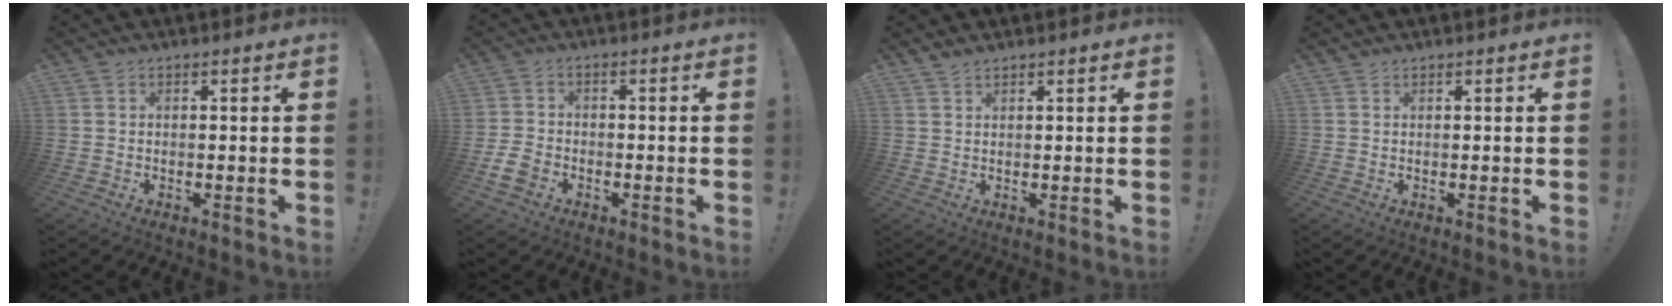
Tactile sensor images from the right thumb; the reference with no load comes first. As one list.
[{"total": 6.1, "force": [-3.0, 4.0, 3.4], "torque": [-0.080, 0.007, -0.055]}, {"total": 1.4, "force": [1.2, 0.5, 0.1], "torque": [0.002, -0.006, 0.023]}, {"total": 0.6, "force": [0.4, 0.3, -0.3], "torque": [0.009, -0.002, 0.008]}]